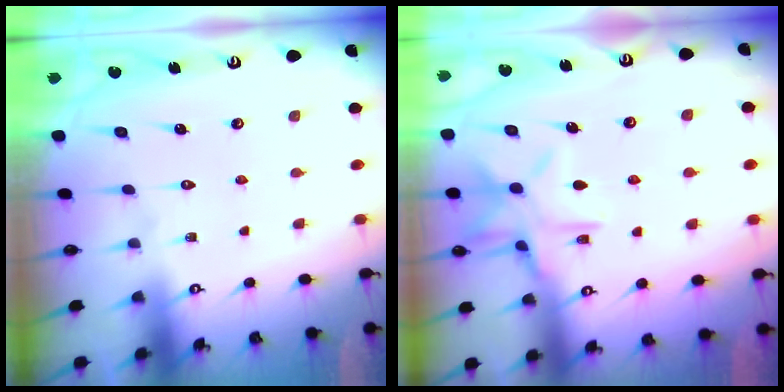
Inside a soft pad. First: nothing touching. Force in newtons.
{"total": 12.5, "press": 12.4, "slide": 0.9}